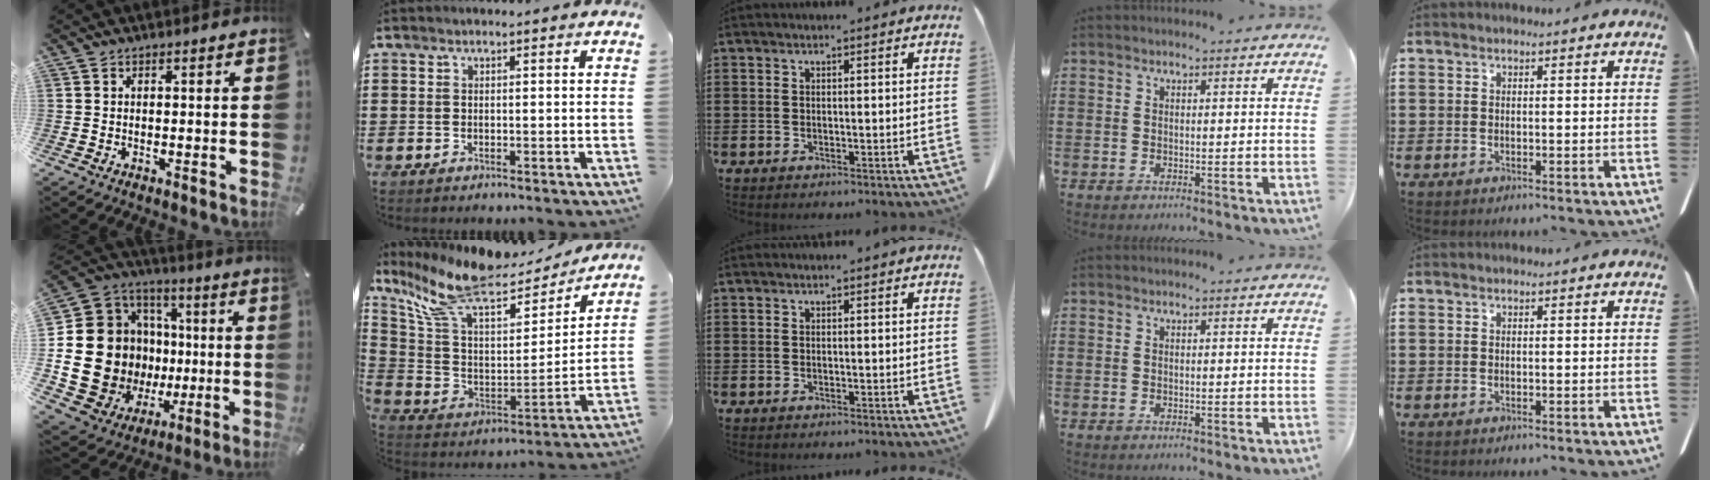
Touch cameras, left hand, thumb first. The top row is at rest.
{"thumb": {"total": 22.8, "force": [-2.8, 19.2, 11.9], "torque": [-0.256, -0.016, -0.003]}, "index": {"total": 11.6, "force": [8.7, 4.1, 6.5], "torque": [-0.166, -0.046, 0.151]}}